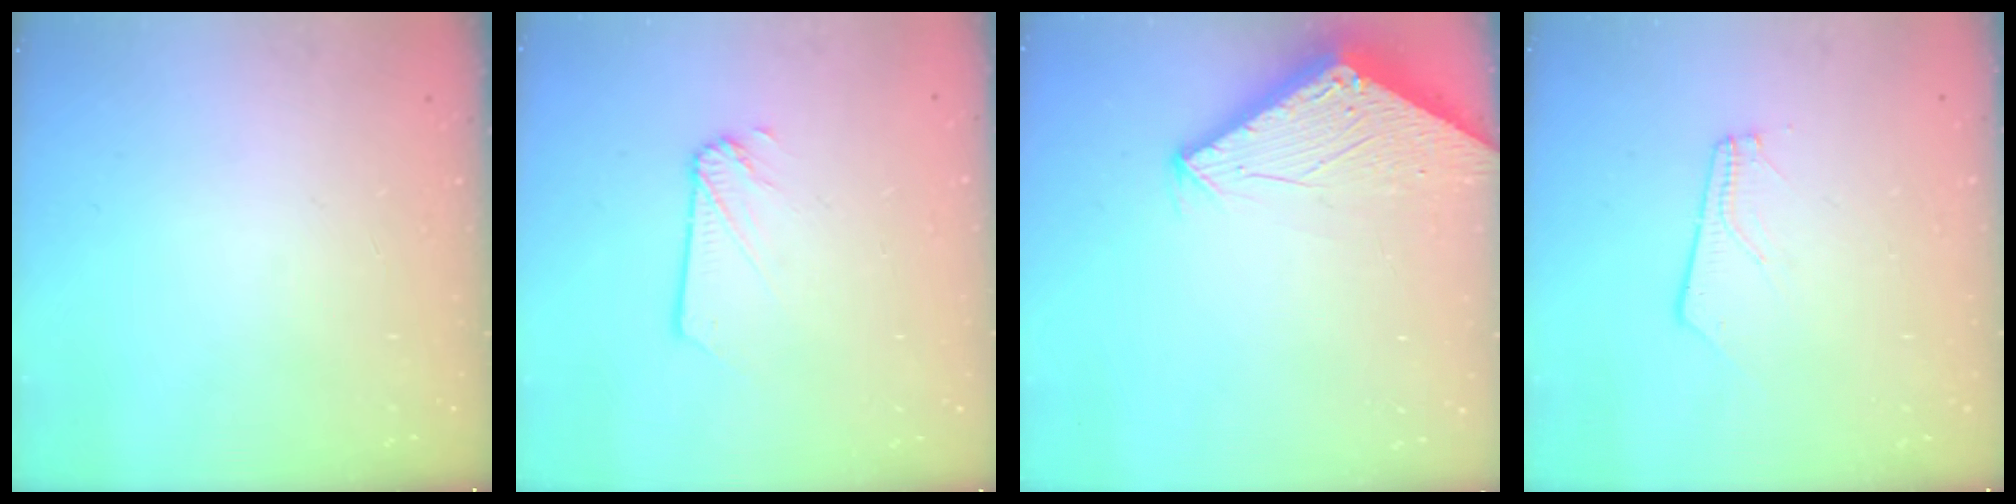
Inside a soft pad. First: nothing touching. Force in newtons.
{"total": 2.2, "press": 2.2, "slide": 0.0}
{"total": 2.8, "press": 2.8, "slide": 0.2}
{"total": 4.0, "press": 3.9, "slide": 0.5}